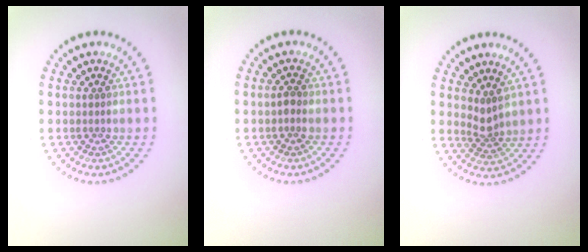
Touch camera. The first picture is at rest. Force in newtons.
{"total": 0.8, "press": 0.8, "slide": 0.2}
{"total": 1.9, "press": 1.4, "slide": 1.3}